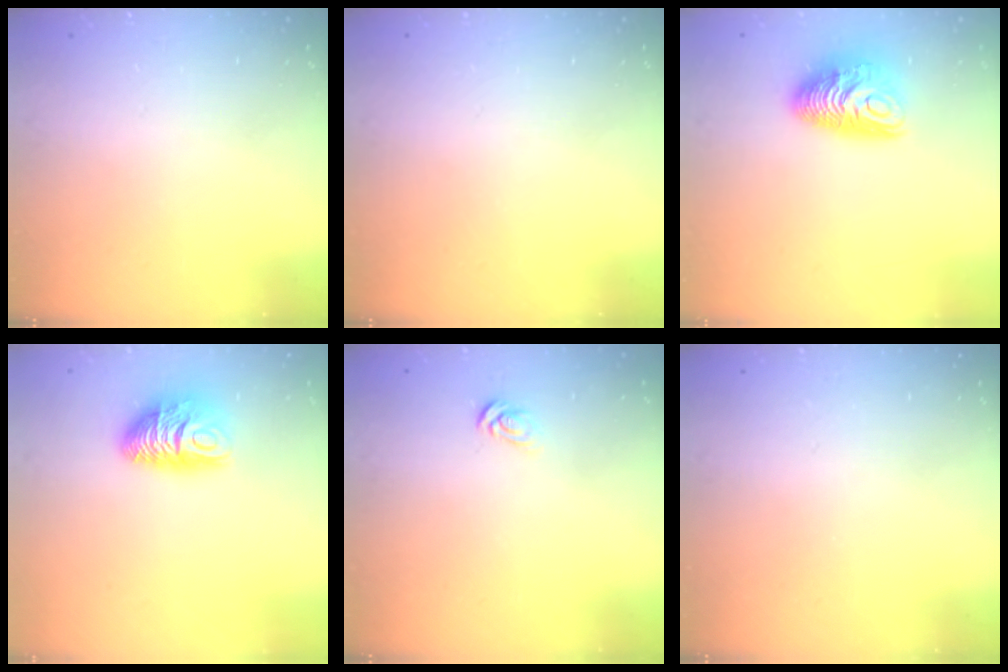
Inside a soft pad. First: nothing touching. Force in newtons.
{"total": 0.0}
{"total": 10.3, "press": 10.3, "slide": 0.5}
{"total": 9.0, "press": 9.0, "slide": 0.6}
{"total": 3.7, "press": 3.7, "slide": 0.4}
{"total": 0.0}